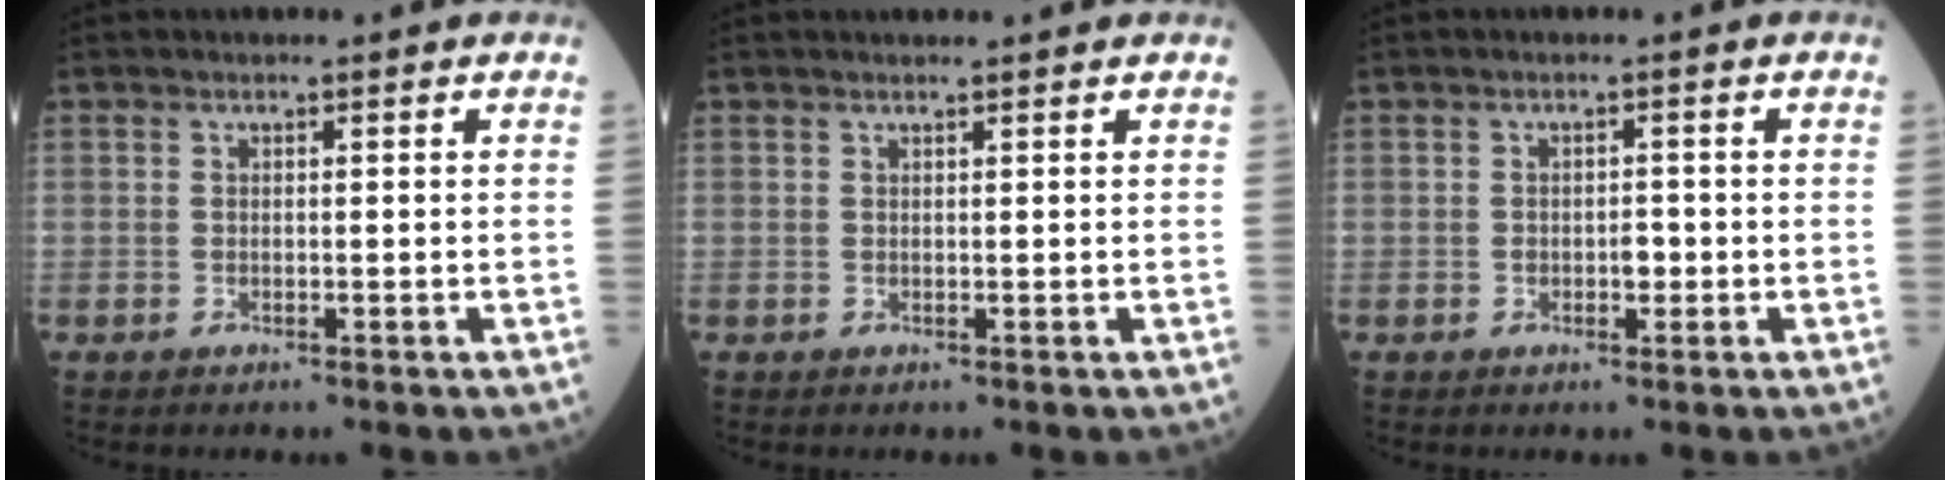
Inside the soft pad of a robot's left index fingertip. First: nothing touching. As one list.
[{"total": 1.7, "force": [1.6, -0.1, 0.5], "torque": [-0.007, 0.007, 0.019]}, {"total": 1.7, "force": [-0.5, 0.9, 1.3], "torque": [-0.019, 0.003, -0.005]}]